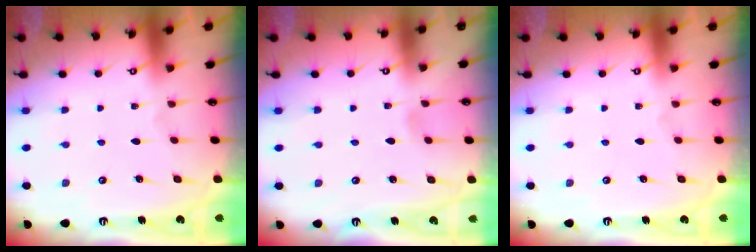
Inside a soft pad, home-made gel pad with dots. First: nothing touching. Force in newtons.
{"total": 2.1, "press": 2.1, "slide": 0.2}
{"total": 0.0}